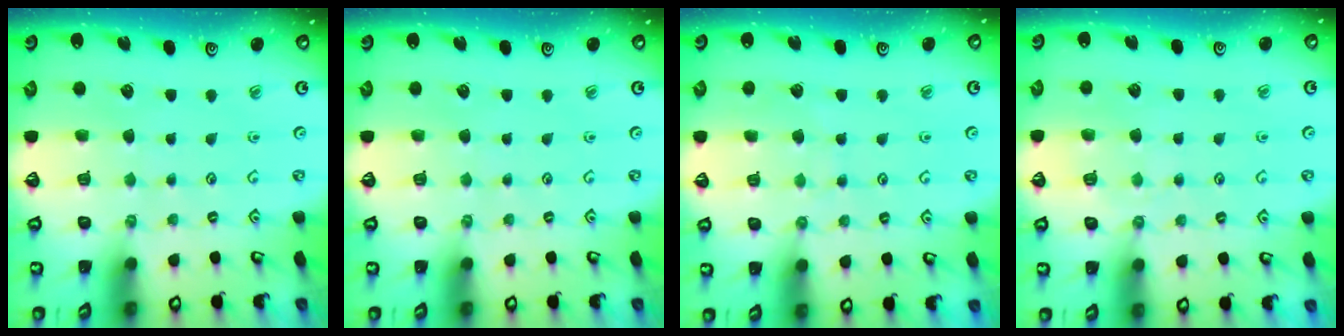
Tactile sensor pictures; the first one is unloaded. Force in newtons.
{"total": 0.0}
{"total": 4.4, "press": 4.4, "slide": 0.5}
{"total": 2.5, "press": 2.5, "slide": 0.4}